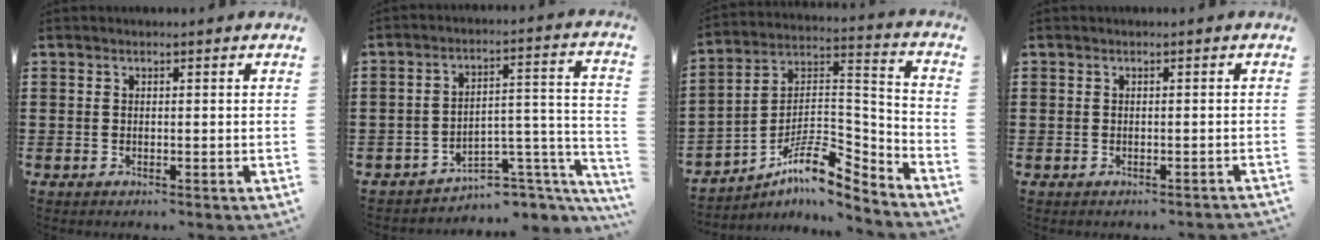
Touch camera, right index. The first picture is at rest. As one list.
[{"total": 5.4, "force": [-4.9, 1.6, 1.5], "torque": [-0.024, 0.005, -0.096]}, {"total": 9.4, "force": [-6.7, 3.4, 5.7], "torque": [-0.118, -0.006, -0.133]}, {"total": 0.9, "force": [-0.8, 0.4, -0.1], "torque": [0.000, 0.001, -0.017]}]